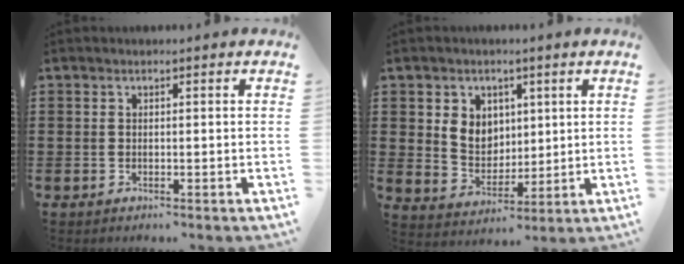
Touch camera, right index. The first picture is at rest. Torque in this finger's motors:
{"motor_torque": [0.35, 0.31, 0.23, 0.10]}